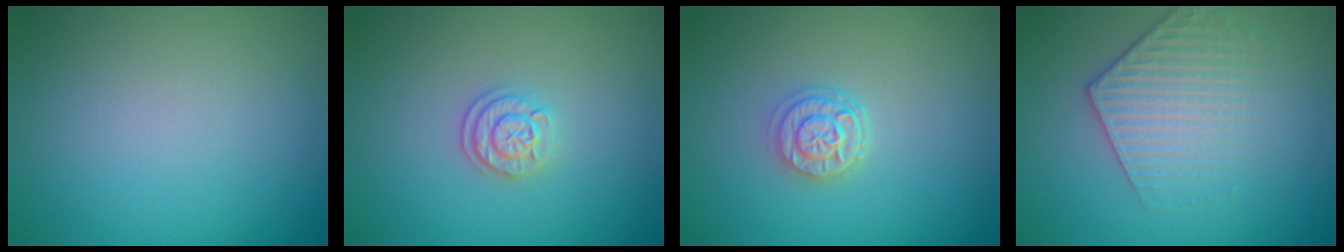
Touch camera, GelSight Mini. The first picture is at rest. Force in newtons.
{"total": 2.0, "press": 1.9, "slide": 0.8}
{"total": 2.6, "press": 2.2, "slide": 1.5}
{"total": 3.2, "press": 3.0, "slide": 0.9}